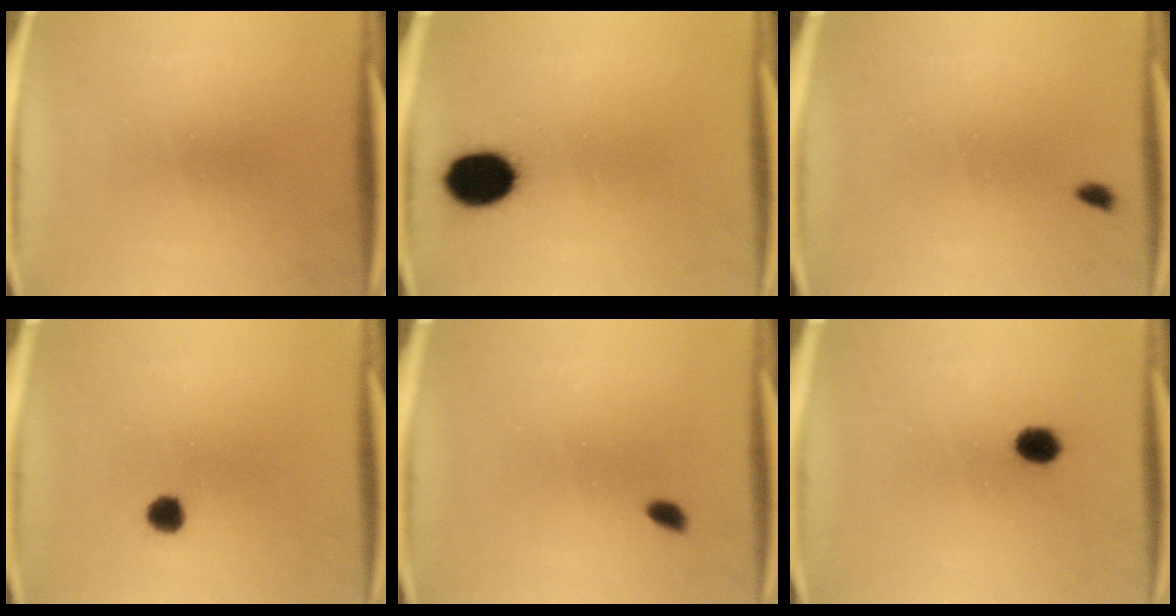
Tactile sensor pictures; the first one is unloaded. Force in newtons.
{"total": 10.8}
{"total": 0.7}
{"total": 3.0}
{"total": 1.4}
{"total": 3.4}